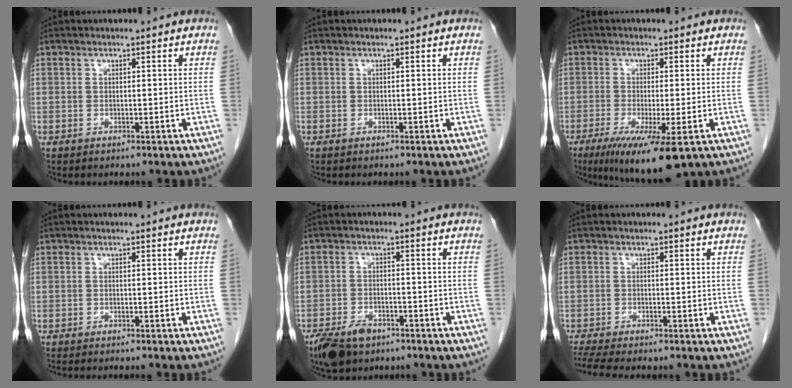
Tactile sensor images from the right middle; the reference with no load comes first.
{"total": 0.0}
{"total": 10.3, "force": [-5.7, 1.0, 8.5], "torque": [-0.136, -0.031, -0.093]}
{"total": 3.6, "force": [-3.2, 0.0, 1.7], "torque": [-0.014, -0.002, -0.042]}
{"total": 6.6, "force": [-4.6, 3.4, 3.3], "torque": [-0.063, -0.005, -0.076]}
{"total": 6.6, "force": [-5.7, 0.4, 3.2], "torque": [-0.051, -0.010, -0.093]}